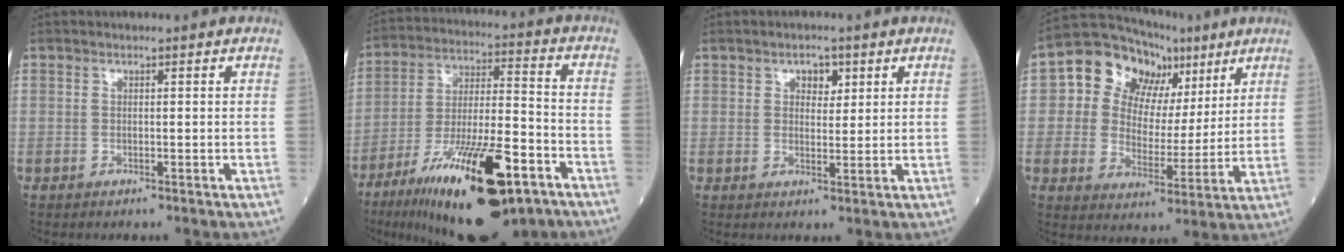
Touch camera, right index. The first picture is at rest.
{"total": 21.7, "force": [-12.2, 5.0, 17.3], "torque": [-0.277, -0.025, -0.198]}
{"total": 3.0, "force": [1.4, 1.8, 1.9], "torque": [-0.022, 0.004, 0.021]}
{"total": 12.8, "force": [5.4, 9.6, 6.5], "torque": [-0.094, 0.045, 0.093]}